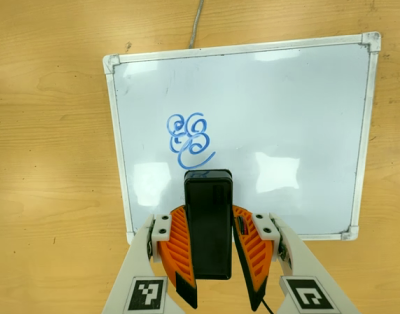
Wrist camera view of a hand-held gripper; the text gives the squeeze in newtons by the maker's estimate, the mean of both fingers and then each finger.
{"total": 10.1, "left": 8.0, "right": 12.1}